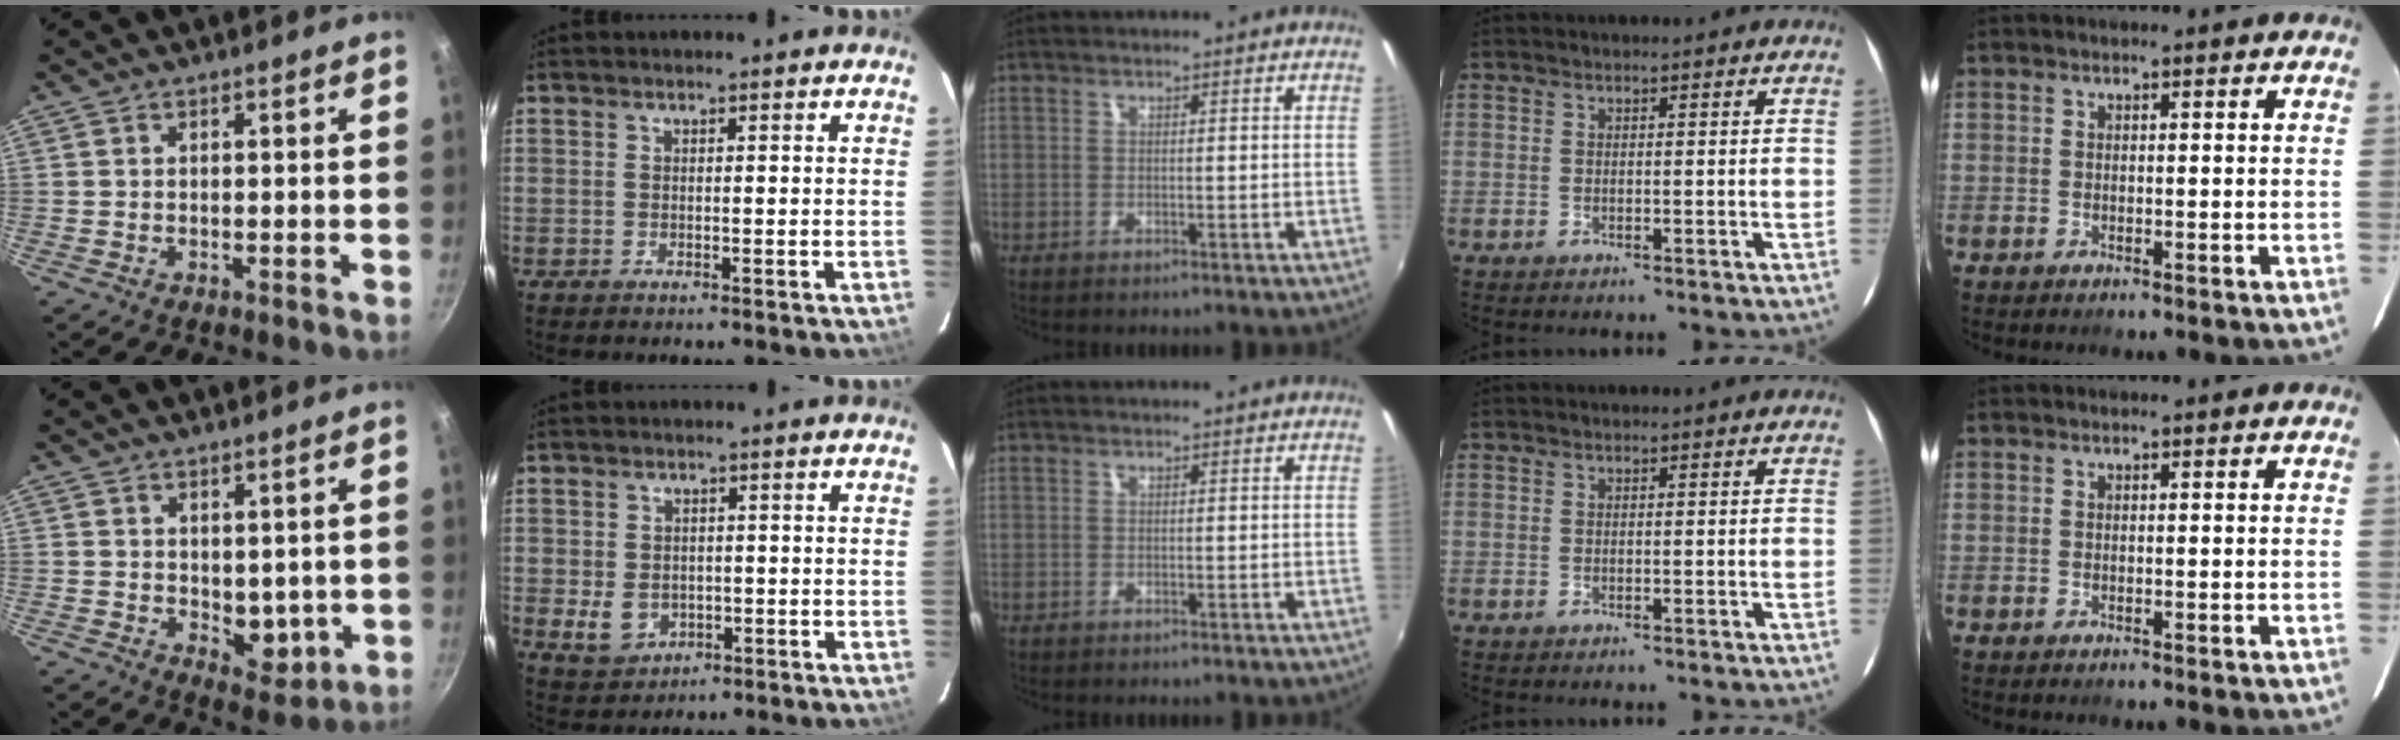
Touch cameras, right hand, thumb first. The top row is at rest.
{"thumb": {"total": 5.7, "force": [0.2, 4.0, 4.0], "torque": [-0.036, -0.018, 0.014]}, "index": {"total": 5.3, "force": [-0.9, 4.6, 2.5], "torque": [-0.057, 0.001, 0.001]}}